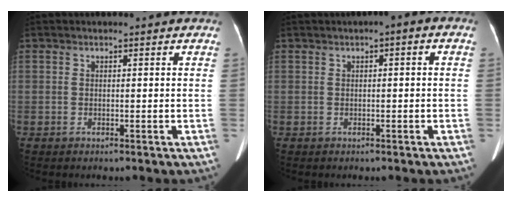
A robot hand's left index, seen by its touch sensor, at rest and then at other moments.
{"total": 1.6, "force": [0.1, 0.5, 1.5], "torque": [-0.016, 0.012, -0.004]}